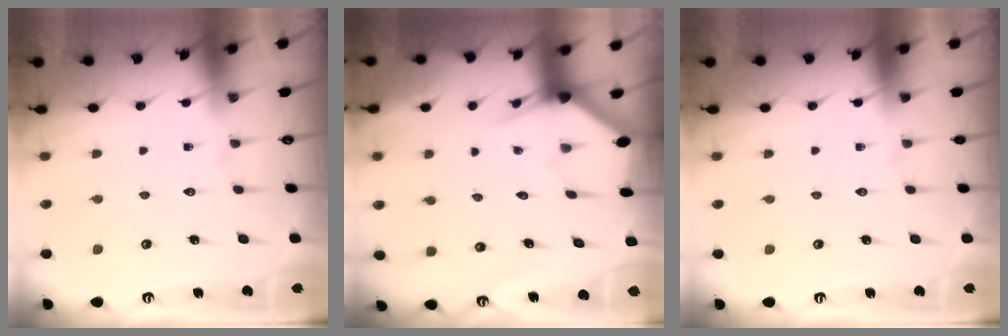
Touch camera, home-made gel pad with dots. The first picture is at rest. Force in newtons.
{"total": 3.0, "press": 3.0, "slide": 0.0}
{"total": 0.0}